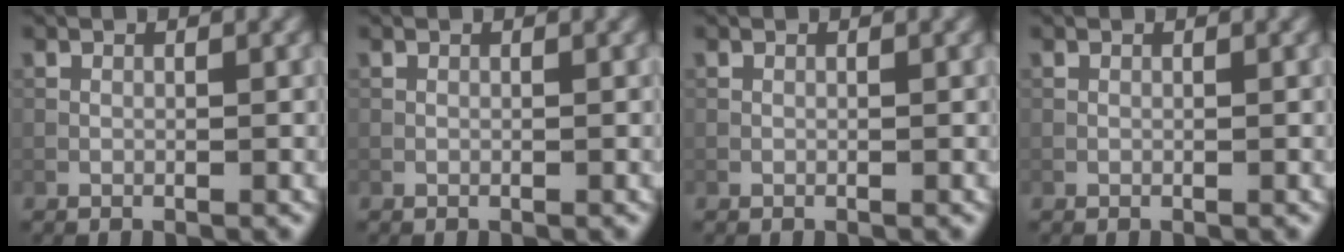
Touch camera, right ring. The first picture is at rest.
{"total": 0.0}
{"total": 0.0}
{"total": 0.0}